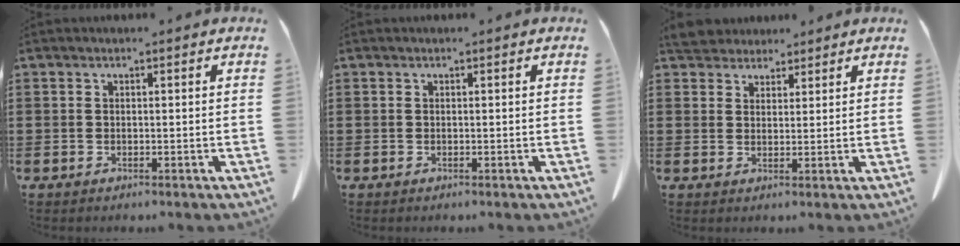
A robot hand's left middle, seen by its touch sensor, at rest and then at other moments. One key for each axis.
{"total": 0.0}
{"total": 4.4, "fx": 4.1, "fy": 1.4, "fz": 0.7, "tx": -0.029, "ty": -0.007, "tz": 0.080}